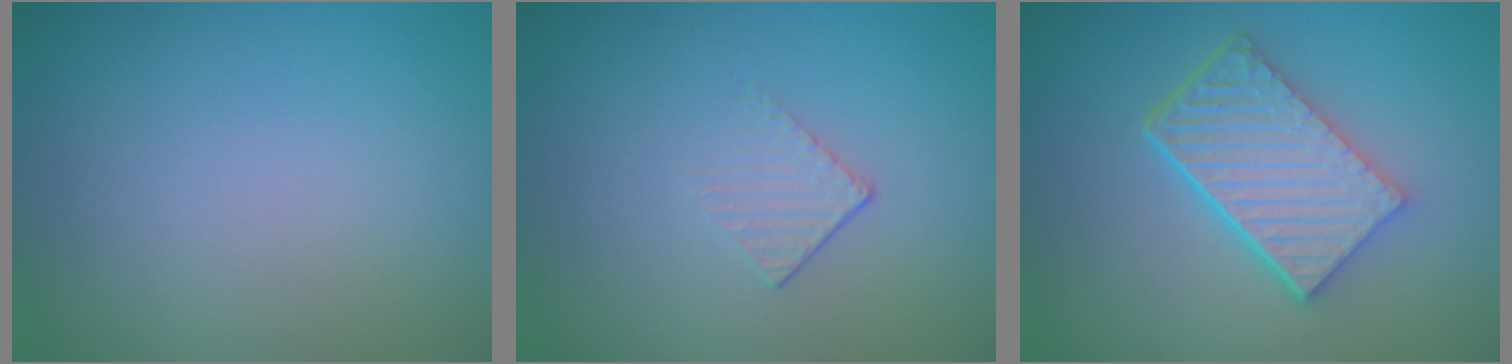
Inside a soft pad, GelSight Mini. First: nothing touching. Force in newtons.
{"total": 1.2, "press": 0.5, "slide": 1.1}
{"total": 6.0, "press": 4.3, "slide": 4.2}